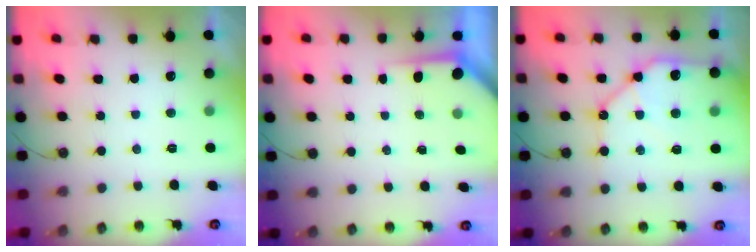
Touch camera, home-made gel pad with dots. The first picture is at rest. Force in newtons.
{"total": 3.6, "press": 3.6, "slide": 0.3}
{"total": 14.3, "press": 14.2, "slide": 2.0}